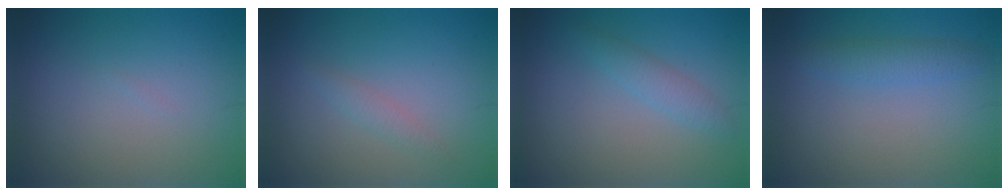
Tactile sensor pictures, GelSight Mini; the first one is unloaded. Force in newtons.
{"total": 1.1, "press": 1.1, "slide": 0.0}
{"total": 1.7, "press": 1.7, "slide": 0.1}
{"total": 2.0, "press": 2.0, "slide": 0.1}